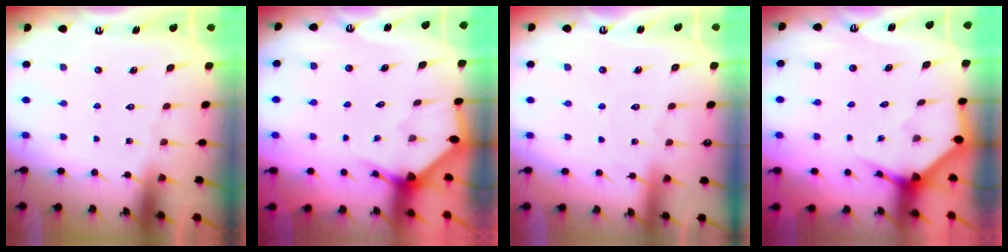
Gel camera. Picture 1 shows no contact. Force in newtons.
{"total": 2.6, "press": 2.6, "slide": 0.1}
{"total": 2.8, "press": 2.8, "slide": 0.4}
{"total": 3.4, "press": 3.4, "slide": 0.1}